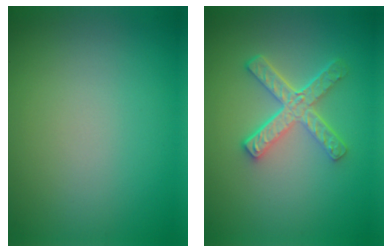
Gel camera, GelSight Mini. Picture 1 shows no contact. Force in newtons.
{"total": 4.6, "press": 3.3, "slide": 3.2}